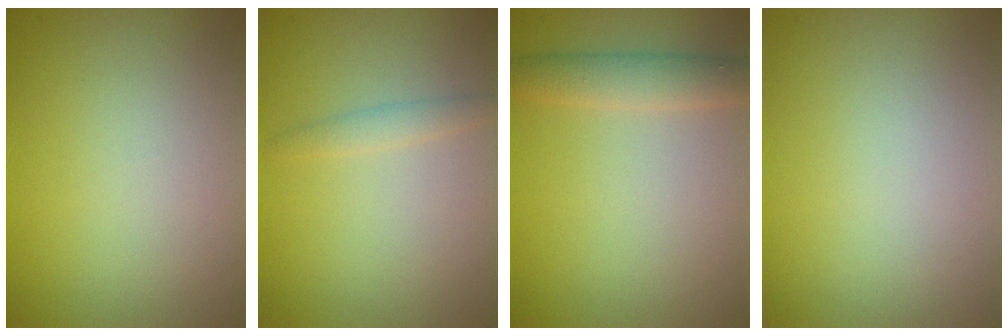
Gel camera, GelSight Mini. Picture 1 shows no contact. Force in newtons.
{"total": 1.2, "press": 1.2, "slide": 0.0}
{"total": 2.6, "press": 2.6, "slide": 0.0}
{"total": 0.0}